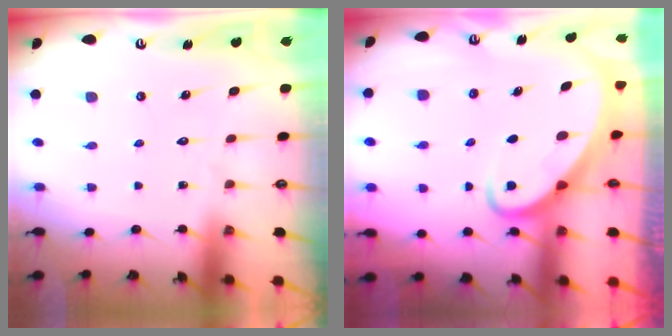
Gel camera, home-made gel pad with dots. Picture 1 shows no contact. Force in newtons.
{"total": 2.9, "press": 2.9, "slide": 0.2}